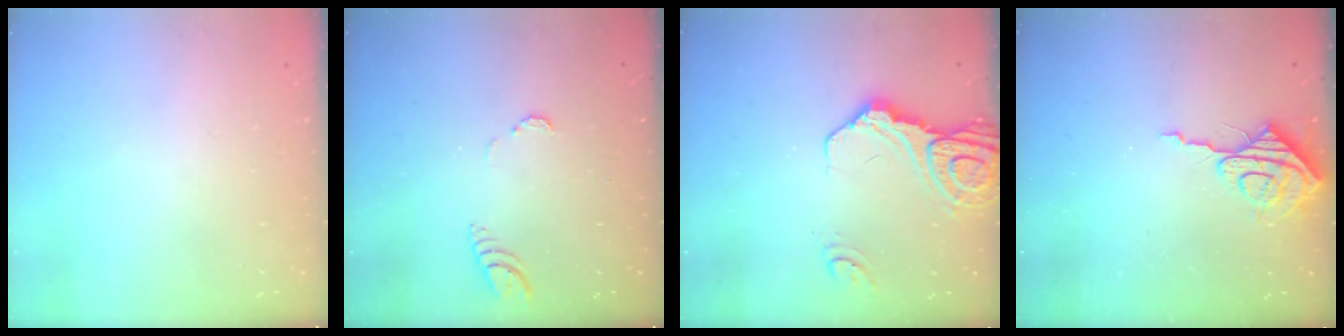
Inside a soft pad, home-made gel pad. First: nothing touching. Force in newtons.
{"total": 3.4, "press": 3.4, "slide": 0.4}
{"total": 13.9, "press": 13.8, "slide": 1.8}
{"total": 8.8, "press": 8.8, "slide": 0.3}